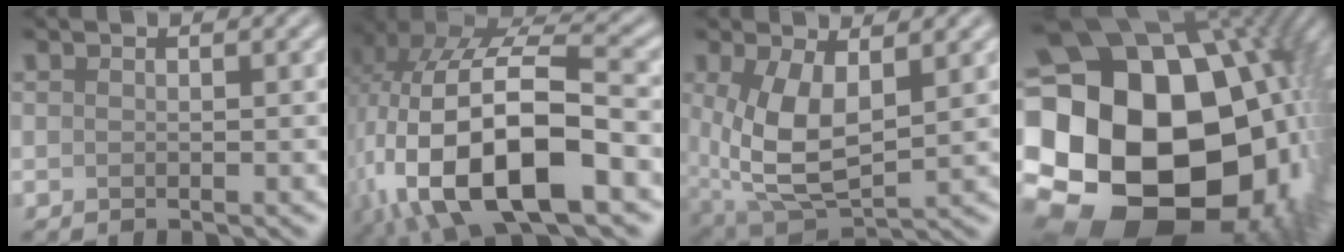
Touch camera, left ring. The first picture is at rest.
{"total": 16.1, "force": [-3.7, 7.9, 13.5], "torque": [-0.250, -0.005, -0.056]}
{"total": 7.2, "force": [0.9, 3.6, 6.2], "torque": [-0.144, -0.011, 0.022]}
{"total": 24.8, "force": [-2.6, 18.8, 15.9], "torque": [-0.276, -0.024, -0.073]}